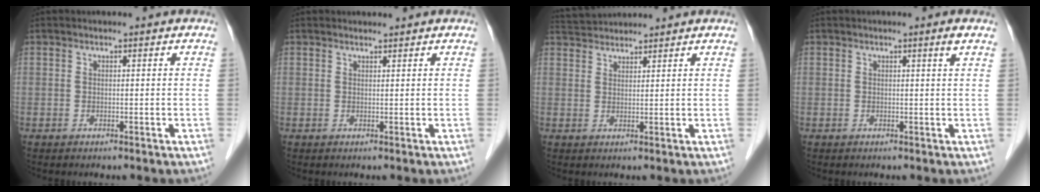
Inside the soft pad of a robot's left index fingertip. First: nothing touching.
{"total": 0.8, "force": [0.8, 0.0, -0.1], "torque": [-0.008, 0.002, 0.014]}
{"total": 4.7, "force": [4.7, 0.3, 0.5], "torque": [-0.014, 0.035, 0.087]}
{"total": 1.0, "force": [0.6, -0.4, 0.7], "torque": [-0.020, -0.007, 0.012]}